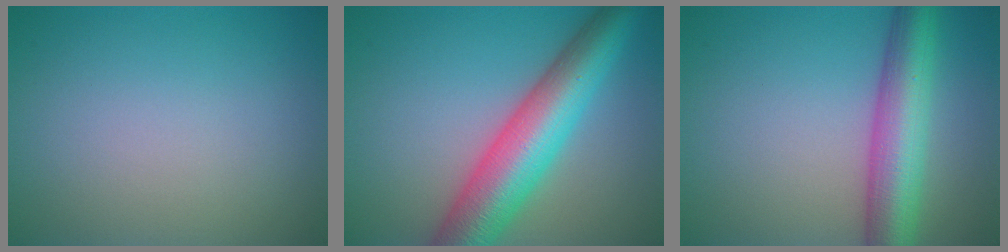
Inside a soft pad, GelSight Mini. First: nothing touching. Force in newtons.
{"total": 9.3, "press": 9.3, "slide": 0.1}
{"total": 7.1, "press": 7.1, "slide": 0.2}